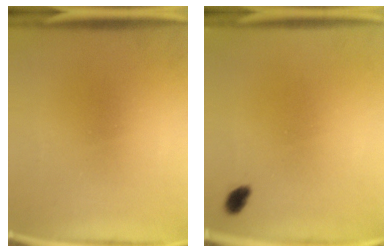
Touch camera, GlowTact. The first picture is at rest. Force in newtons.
{"total": 1.8}